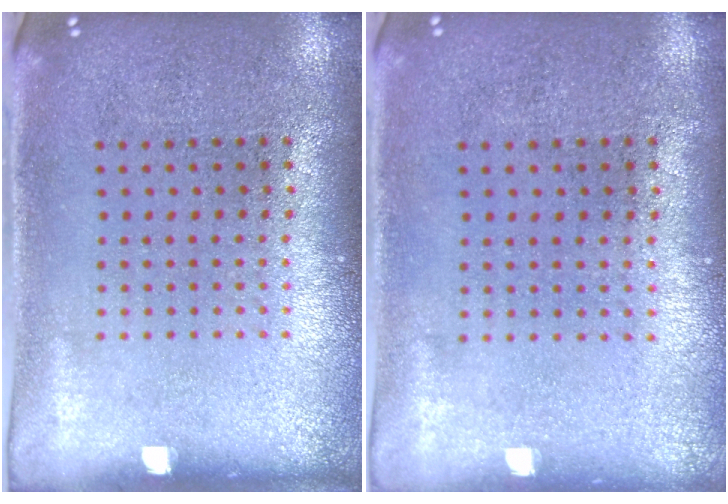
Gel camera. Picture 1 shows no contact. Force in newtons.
{"total": 0.0}